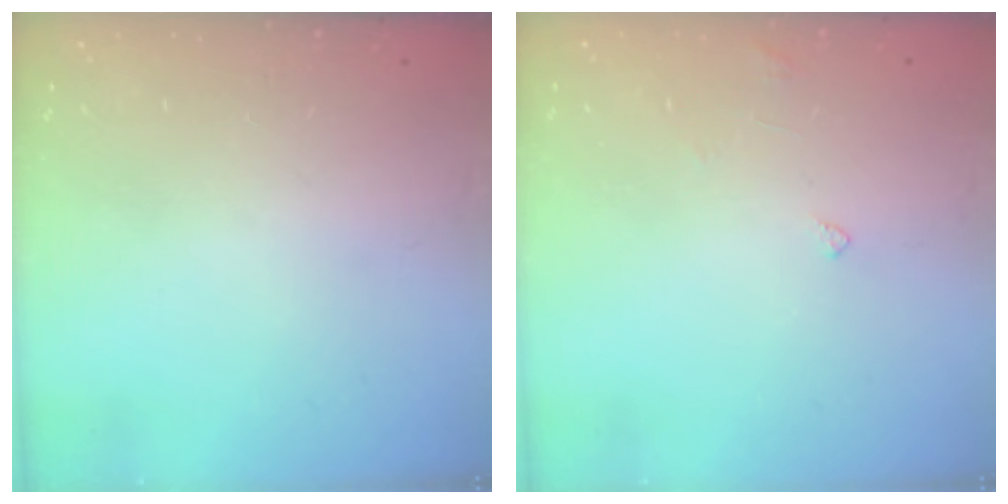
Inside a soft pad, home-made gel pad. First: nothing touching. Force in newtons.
{"total": 3.0, "press": 3.0, "slide": 0.2}